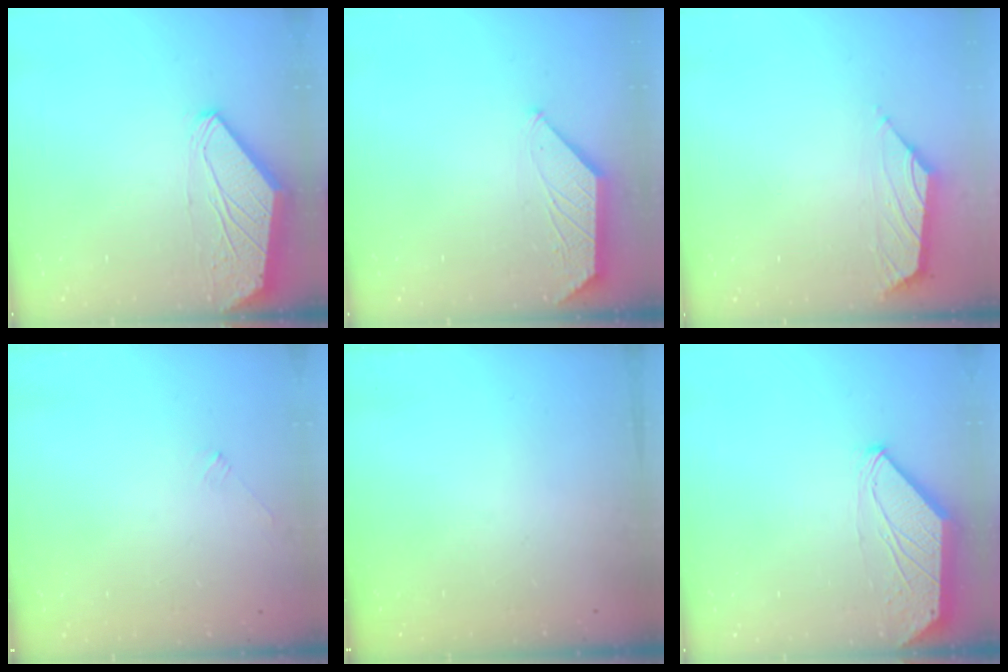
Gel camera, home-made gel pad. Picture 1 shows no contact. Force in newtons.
{"total": 1.1, "press": 1.0, "slide": 0.4}
{"total": 1.4, "press": 1.2, "slide": 0.6}
{"total": 2.3, "press": 2.3, "slide": 0.5}
{"total": 0.0}
{"total": 0.0}